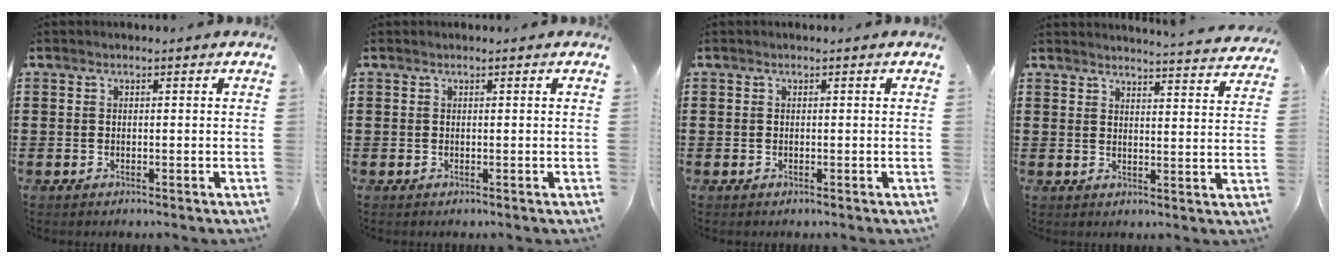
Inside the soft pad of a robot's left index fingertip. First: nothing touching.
{"total": 0.0}
{"total": 0.0}
{"total": 3.7, "force": [3.6, -0.8, 0.2], "torque": [-0.011, -0.030, 0.061]}